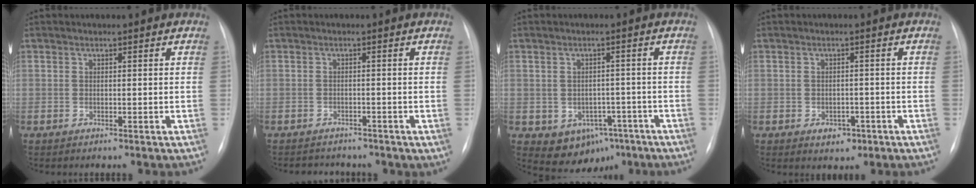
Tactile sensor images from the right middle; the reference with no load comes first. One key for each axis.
{"total": 4.0, "fx": -3.4, "fy": 2.1, "fz": 0.5, "tx": -0.006, "ty": 0.004, "tz": -0.043}
{"total": 7.2, "fx": -3.6, "fy": 5.3, "fz": 3.2, "tx": -0.044, "ty": 0.016, "tz": -0.038}
{"total": 2.8, "fx": -1.5, "fy": 1.9, "fz": 1.5, "tx": -0.015, "ty": 0.004, "tz": -0.011}